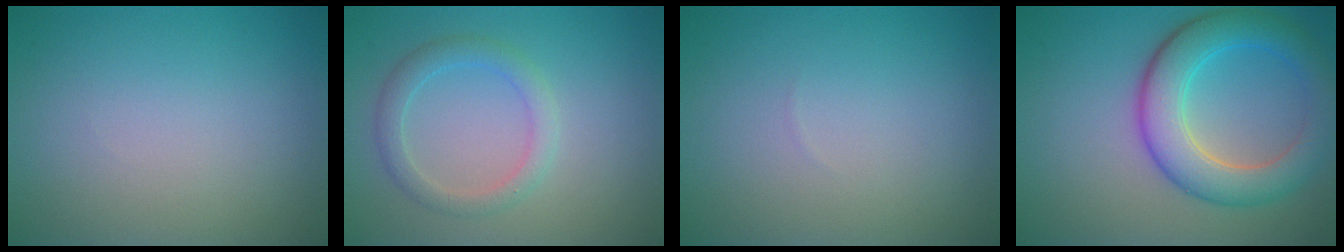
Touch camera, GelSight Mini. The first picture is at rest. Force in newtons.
{"total": 2.3, "press": 2.3, "slide": 0.1}
{"total": 0.0}
{"total": 6.6, "press": 6.6, "slide": 0.3}